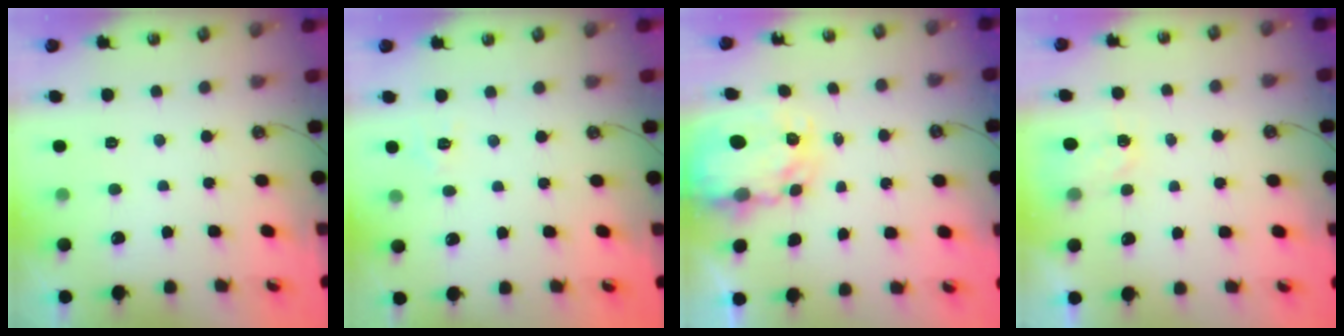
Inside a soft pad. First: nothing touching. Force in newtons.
{"total": 5.8, "press": 5.7, "slide": 0.6}
{"total": 5.1, "press": 5.1, "slide": 0.4}
{"total": 2.0, "press": 2.0, "slide": 0.4}